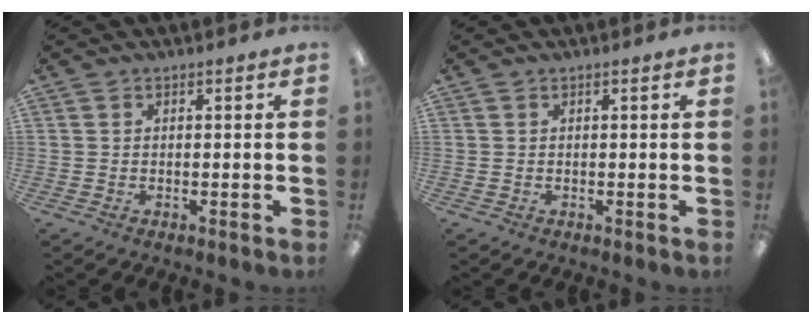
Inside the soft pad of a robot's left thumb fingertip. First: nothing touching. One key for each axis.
{"total": 0.0}